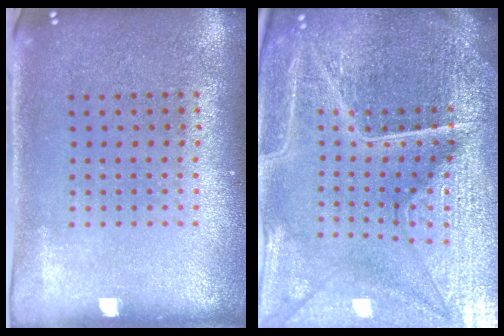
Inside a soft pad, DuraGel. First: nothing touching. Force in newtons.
{"total": 6.2, "press": 5.6, "slide": 2.7}